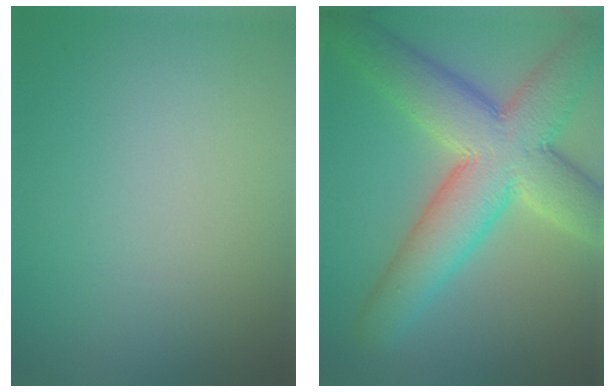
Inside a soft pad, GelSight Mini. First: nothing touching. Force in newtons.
{"total": 10.9, "press": 10.9, "slide": 0.6}